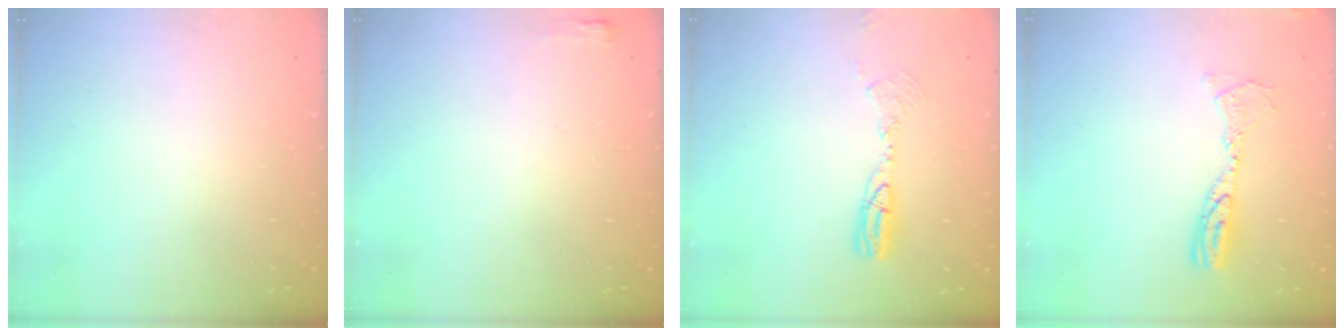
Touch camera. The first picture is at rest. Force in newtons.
{"total": 2.7, "press": 2.6, "slide": 0.8}
{"total": 9.2, "press": 9.0, "slide": 2.2}
{"total": 10.6, "press": 10.6, "slide": 0.9}